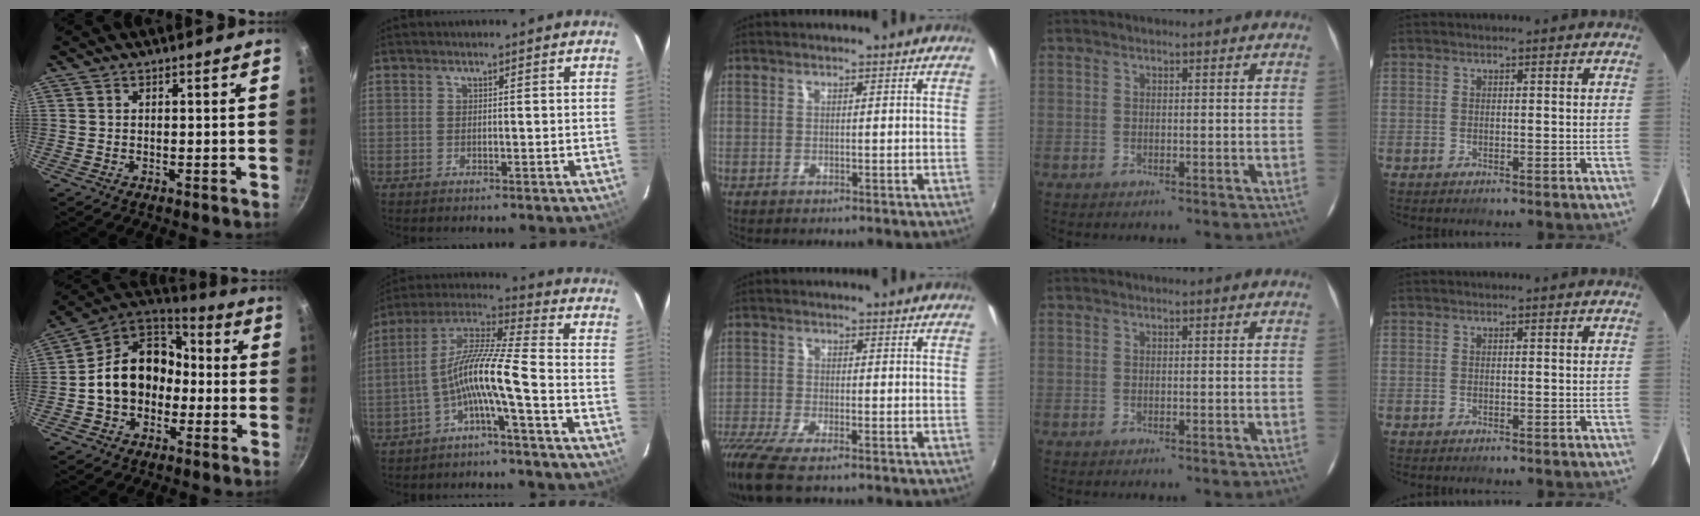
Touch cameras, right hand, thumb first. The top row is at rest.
{"thumb": {"total": 16.5, "force": [-1.9, 13.1, 9.8], "torque": [-0.135, 0.056, -0.043]}, "index": {"total": 10.4, "force": [-4.2, -0.2, 9.5], "torque": [-0.200, 0.017, -0.083]}, "middle": {"total": 11.5, "force": [-8.4, 3.2, 7.2], "torque": [-0.173, -0.051, -0.156]}}